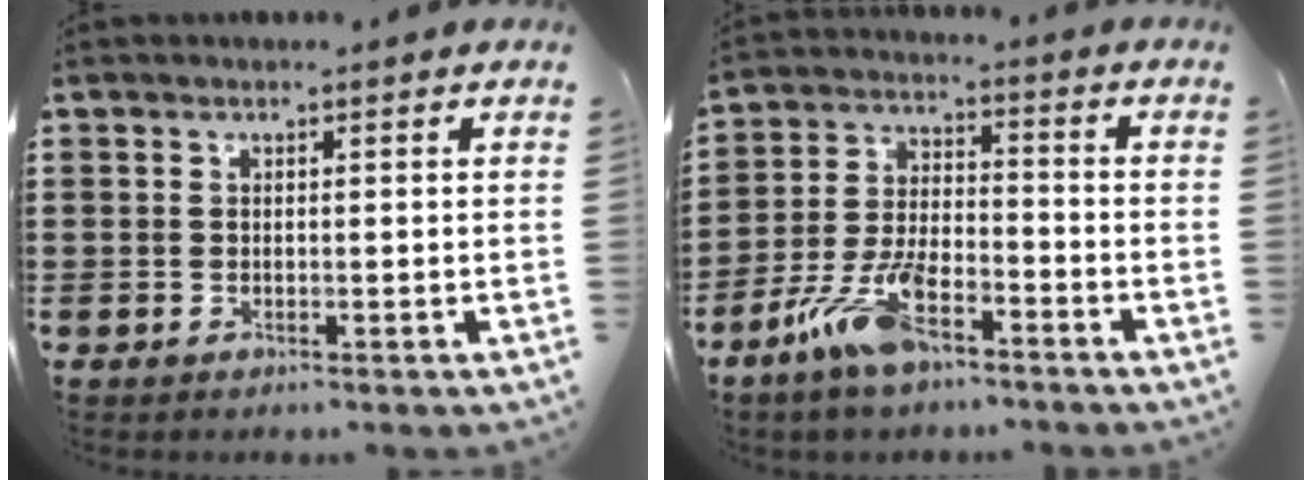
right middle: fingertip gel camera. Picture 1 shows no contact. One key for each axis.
{"total": 9.5, "fx": -6.0, "fy": 3.2, "fz": 6.6, "tx": -0.158, "ty": -0.004, "tz": -0.118}